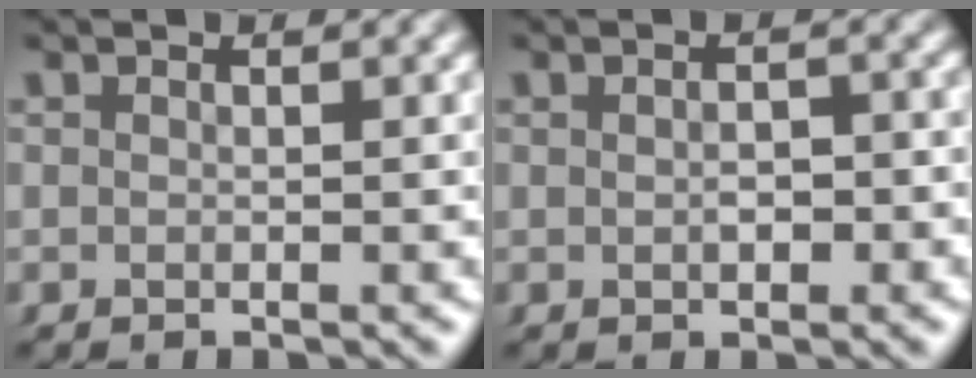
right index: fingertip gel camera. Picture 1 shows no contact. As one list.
[{"total": 1.5, "force": [-0.4, 0.8, 1.2], "torque": [-0.017, -0.002, -0.008]}]